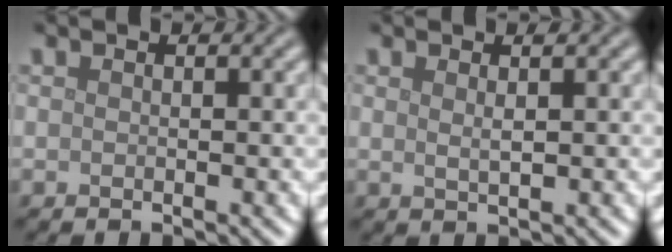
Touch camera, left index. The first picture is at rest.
{"total": 1.2, "force": [0.6, 0.3, 1.0], "torque": [-0.017, -0.001, 0.009]}